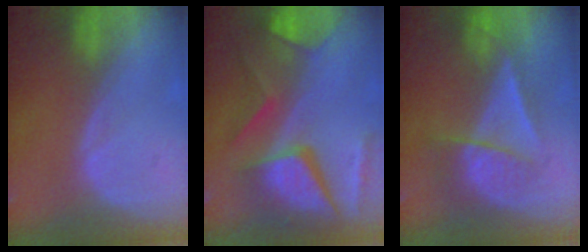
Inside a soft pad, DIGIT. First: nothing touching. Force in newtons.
{"total": 12.0, "press": 9.9, "slide": 6.8}
{"total": 7.1, "press": 6.1, "slide": 3.6}